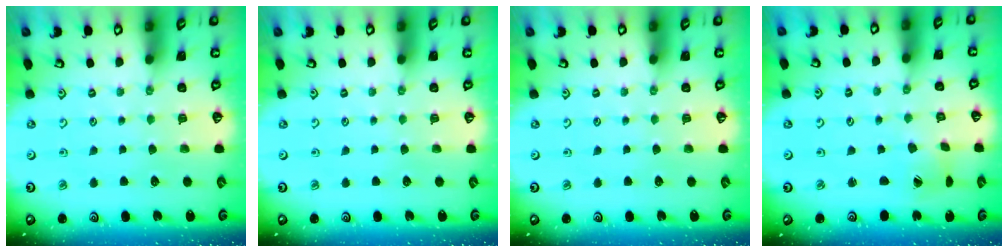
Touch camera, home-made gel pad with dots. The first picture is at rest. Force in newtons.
{"total": 0.0}
{"total": 0.0}
{"total": 2.2, "press": 2.2, "slide": 0.3}